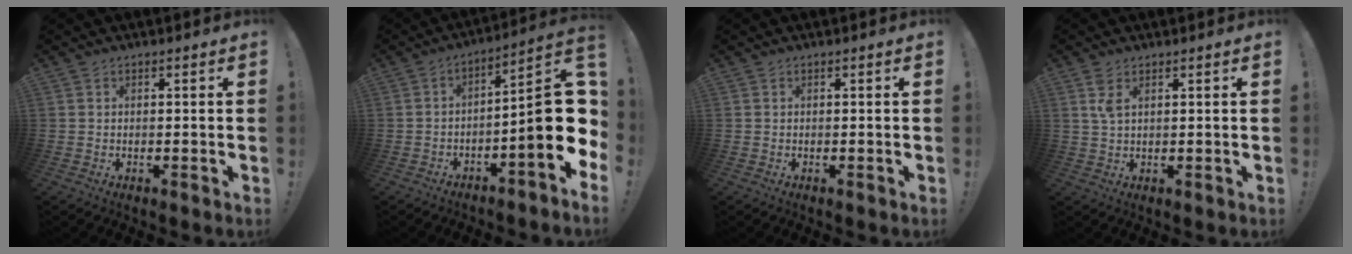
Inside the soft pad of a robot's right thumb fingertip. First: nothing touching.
{"total": 16.4, "force": [-2.1, 3.5, 15.9], "torque": [-0.213, 0.008, -0.028]}
{"total": 0.0}
{"total": 3.4, "force": [1.6, 1.5, 2.6], "torque": [-0.052, 0.000, 0.028]}